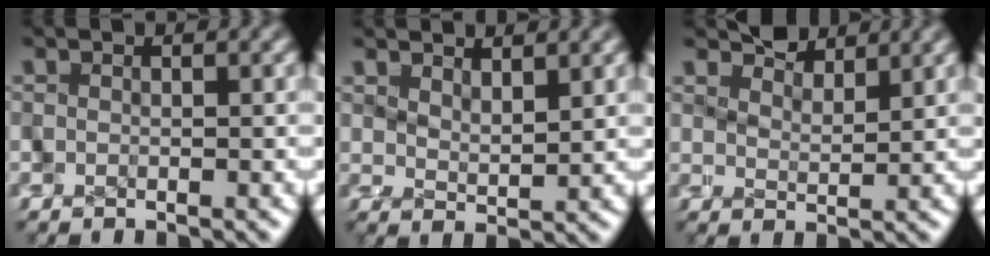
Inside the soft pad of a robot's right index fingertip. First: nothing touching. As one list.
[{"total": 2.7, "force": [2.4, 0.4, 1.2], "torque": [-0.023, -0.005, 0.044]}, {"total": 3.8, "force": [3.2, 1.2, 1.7], "torque": [-0.021, 0.004, 0.051]}]